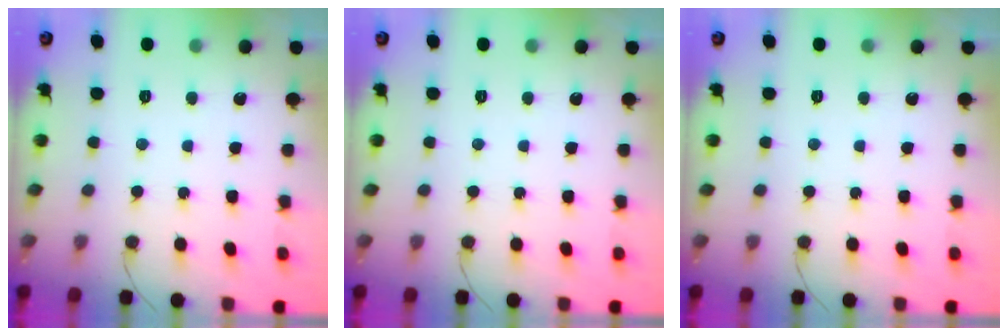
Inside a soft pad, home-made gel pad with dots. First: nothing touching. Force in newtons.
{"total": 0.0}
{"total": 0.0}